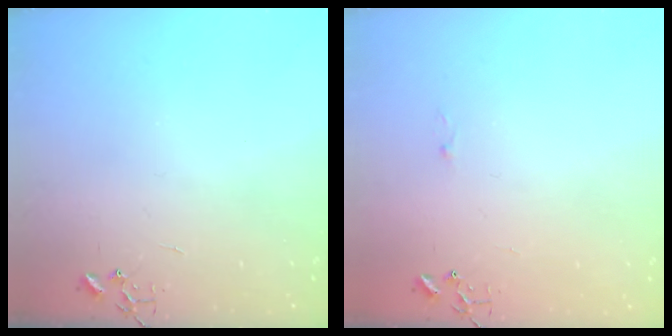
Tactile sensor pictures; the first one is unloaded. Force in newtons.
{"total": 2.6, "press": 2.6, "slide": 0.4}